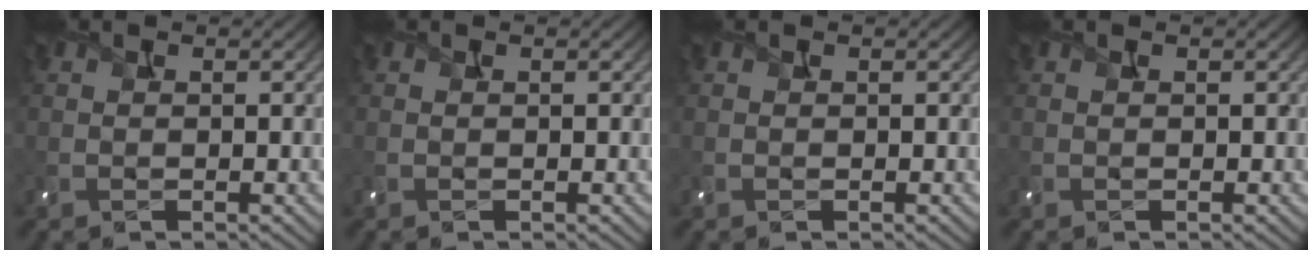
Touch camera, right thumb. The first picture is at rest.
{"total": 0.0}
{"total": 0.0}
{"total": 0.0}